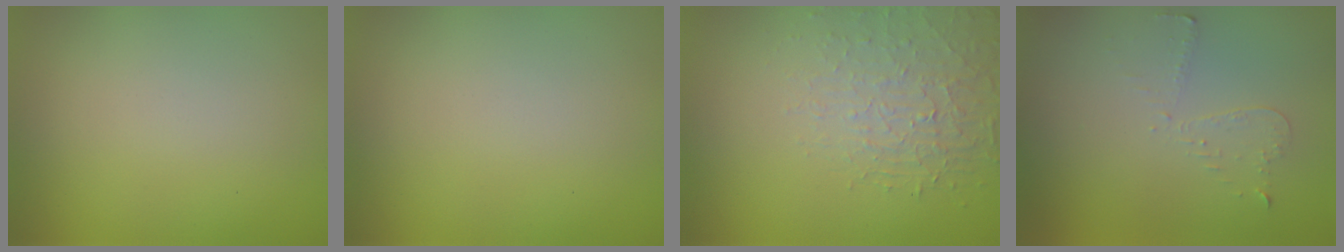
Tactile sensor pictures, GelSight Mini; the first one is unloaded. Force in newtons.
{"total": 0.0}
{"total": 1.9, "press": 1.4, "slide": 1.3}
{"total": 0.9, "press": 0.8, "slide": 0.4}